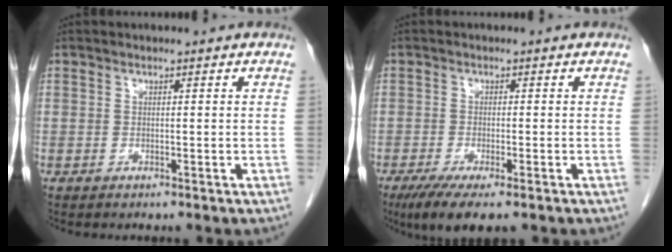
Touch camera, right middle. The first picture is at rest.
{"total": 6.1, "force": [-4.0, 0.9, 4.5], "torque": [-0.076, -0.018, -0.063]}